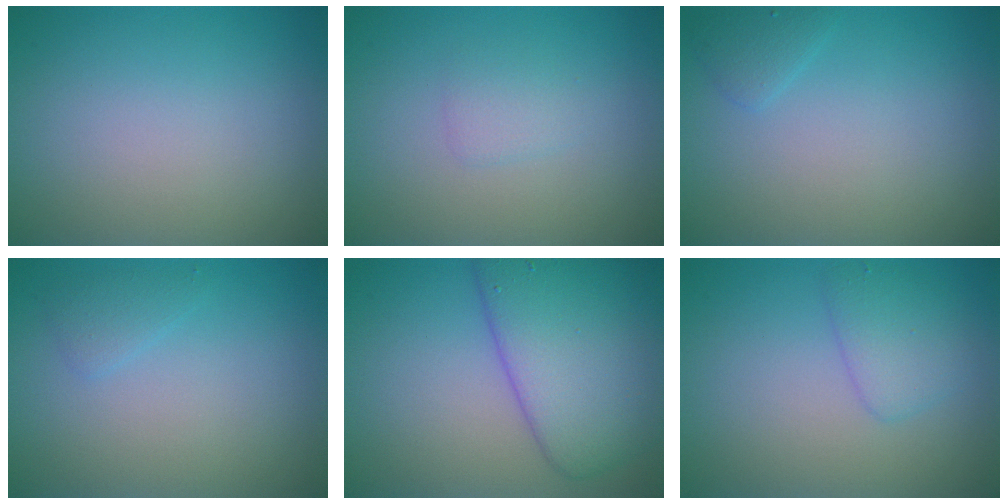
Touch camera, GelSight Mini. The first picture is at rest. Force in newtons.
{"total": 1.2, "press": 1.2, "slide": 0.1}
{"total": 1.1, "press": 1.1, "slide": 0.1}
{"total": 1.1, "press": 1.1, "slide": 0.1}
{"total": 7.9, "press": 7.9, "slide": 0.2}
{"total": 2.3, "press": 2.3, "slide": 0.2}